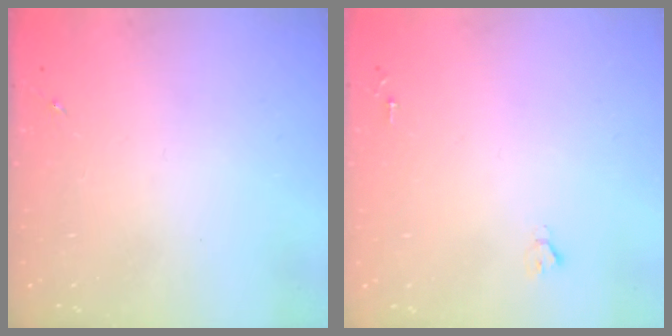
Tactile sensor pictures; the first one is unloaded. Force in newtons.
{"total": 1.9, "press": 1.9, "slide": 0.2}